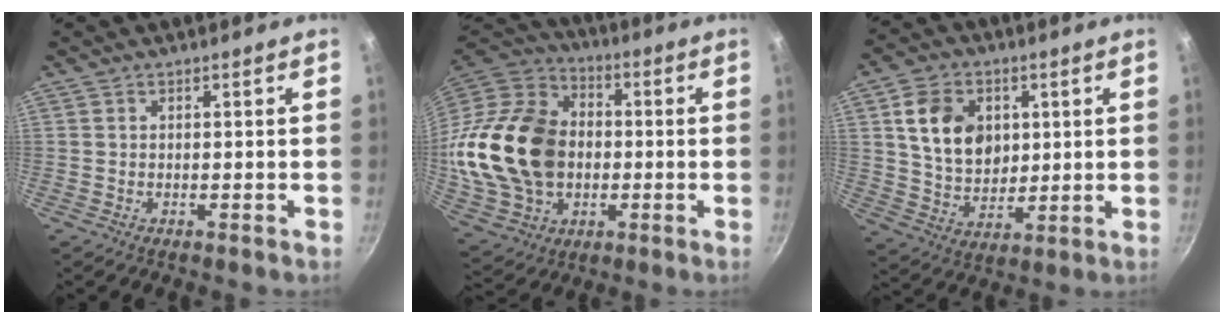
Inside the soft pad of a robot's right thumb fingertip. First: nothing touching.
{"total": 26.2, "force": [-0.6, 19.5, 17.4], "torque": [-0.318, 0.029, 0.000]}
{"total": 12.7, "force": [3.3, 9.7, 7.5], "torque": [-0.102, -0.011, 0.063]}